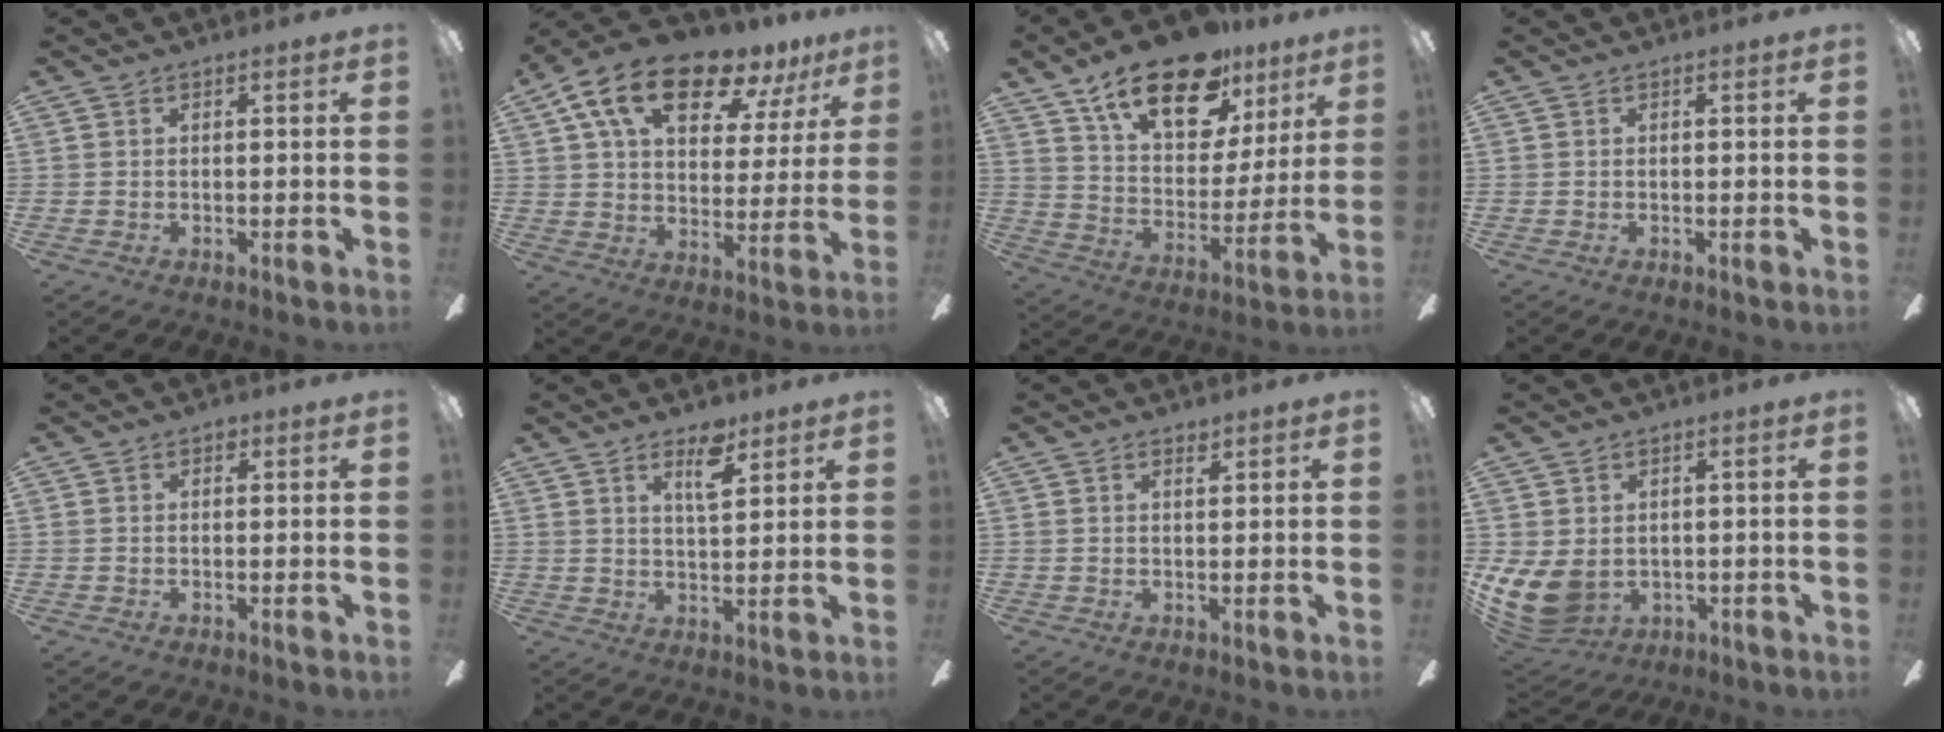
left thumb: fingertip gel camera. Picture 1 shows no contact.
{"total": 17.5, "force": [11.7, 7.7, 10.6], "torque": [-0.178, -0.064, 0.199]}
{"total": 21.6, "force": [14.5, 10.1, 12.4], "torque": [-0.200, -0.084, 0.251]}
{"total": 0.0}
{"total": 1.0, "force": [0.4, 0.8, 0.4], "torque": [0.000, -0.001, 0.005]}
{"total": 7.2, "force": [4.7, 2.7, 4.7], "torque": [-0.062, -0.021, 0.077]}
{"total": 1.5, "force": [1.2, 0.5, 0.6], "torque": [0.002, -0.008, 0.020]}
{"total": 9.3, "force": [-0.7, 7.2, 5.8], "torque": [-0.144, -0.009, -0.010]}